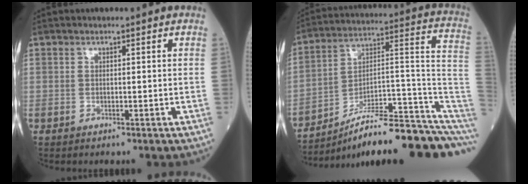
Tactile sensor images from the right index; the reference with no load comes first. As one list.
[{"total": 20.4, "force": [-14.7, 2.6, 13.9], "torque": [-0.126, 0.060, -0.216]}]